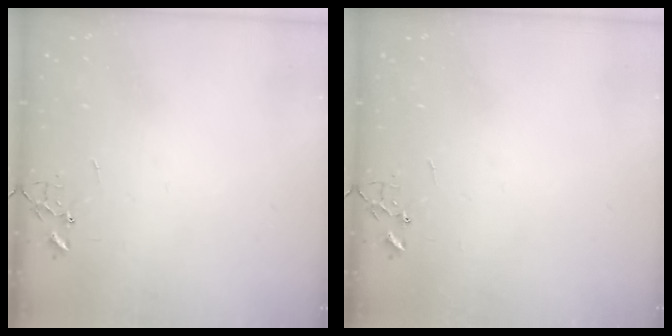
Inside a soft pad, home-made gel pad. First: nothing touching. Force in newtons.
{"total": 0.0}